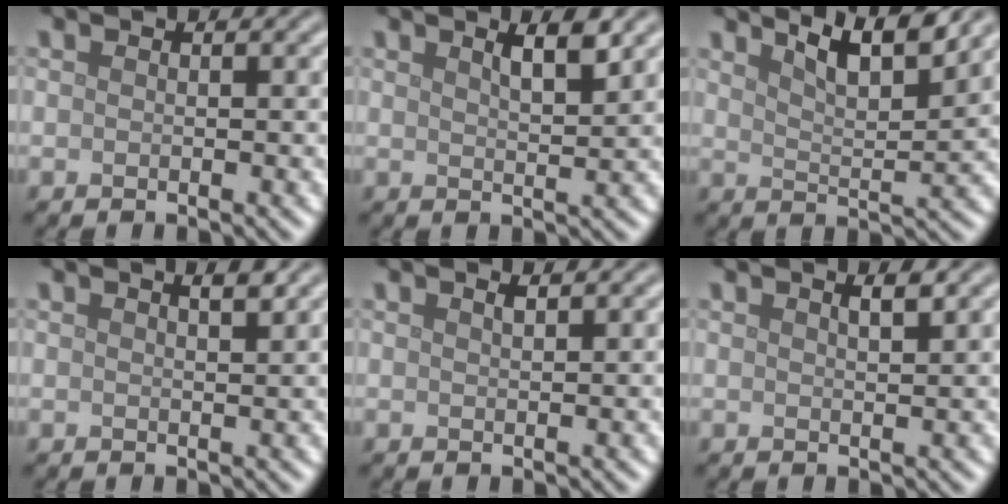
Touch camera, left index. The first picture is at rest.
{"total": 2.9, "force": [1.8, 0.6, 2.2], "torque": [-0.027, 0.003, 0.029]}
{"total": 5.7, "force": [4.3, 1.2, 3.7], "torque": [-0.053, 0.011, 0.058]}
{"total": 1.5, "force": [1.1, 0.3, 1.0], "torque": [-0.009, 0.005, 0.014]}
{"total": 0.9, "force": [0.6, 0.2, 0.5], "torque": [-0.006, 0.002, 0.010]}
{"total": 1.4, "force": [1.0, 0.3, 1.0], "torque": [-0.012, 0.004, 0.013]}